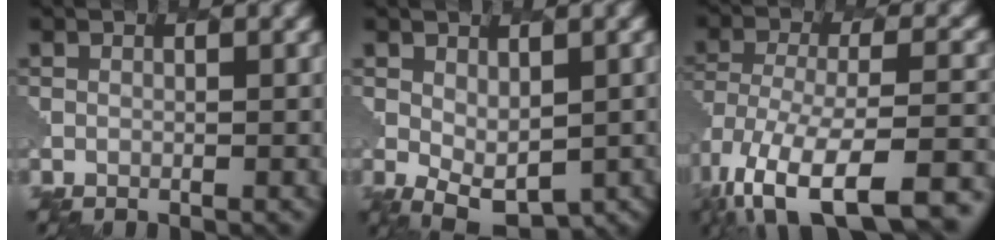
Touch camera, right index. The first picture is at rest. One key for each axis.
{"total": 3.8, "fx": -0.1, "fy": 2.3, "fz": 3.1, "tx": -0.056, "ty": -0.012, "tz": 0.006}
{"total": 15.6, "fx": -10.6, "fy": 6.8, "fz": 9.3, "tx": -0.175, "ty": -0.034, "tz": -0.141}